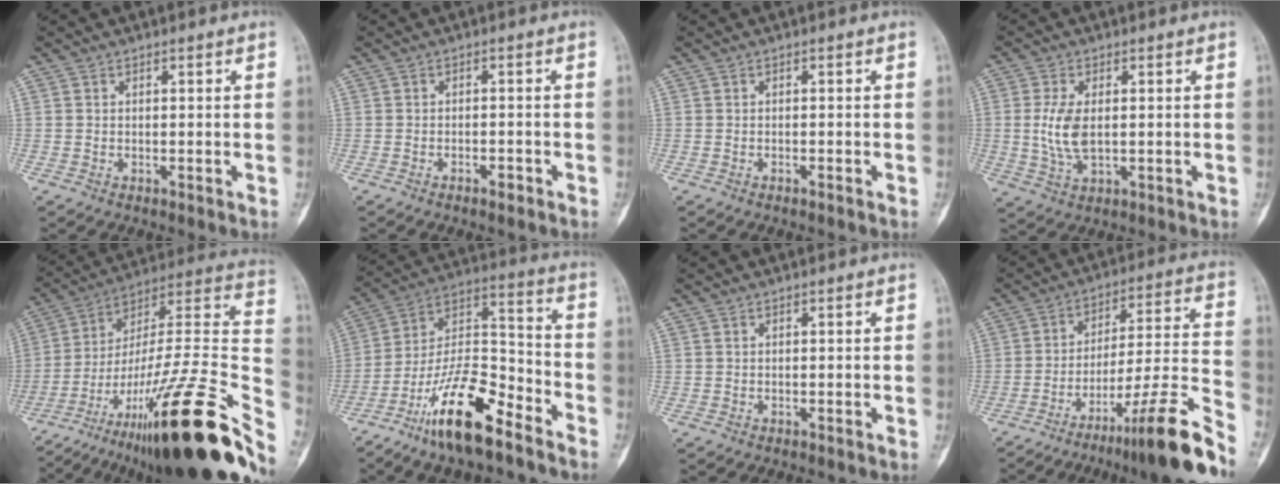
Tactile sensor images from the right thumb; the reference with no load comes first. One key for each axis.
{"total": 1.8, "fx": -1.3, "fy": 0.6, "fz": 1.1, "tx": -0.018, "ty": 0.009, "tz": -0.020}
{"total": 0.8, "fx": -0.7, "fy": 0.1, "fz": 0.5, "tx": -0.013, "ty": 0.004, "tz": -0.006}
{"total": 6.9, "fx": 0.3, "fy": 3.7, "fz": 5.8, "tx": -0.128, "ty": -0.007, "tz": 0.010}
{"total": 38.1, "fx": -18.1, "fy": 8.2, "fz": 32.5, "tx": -0.415, "ty": 0.055, "tz": -0.290}
{"total": 17.8, "fx": -11.8, "fy": 5.6, "fz": 12.1, "tx": -0.211, "ty": 0.083, "tz": -0.216}
{"total": 0.0}
{"total": 19.8, "fx": -13.8, "fy": 0.5, "fz": 14.2, "tx": -0.185, "ty": 0.090, "tz": -0.213}